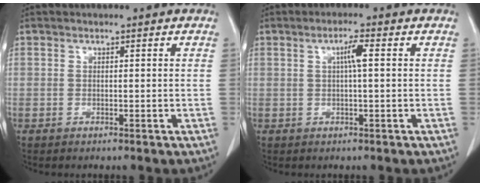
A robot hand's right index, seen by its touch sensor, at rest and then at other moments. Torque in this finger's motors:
{"motor_torque": [0.20, -0.05, 0.14, 0.03]}